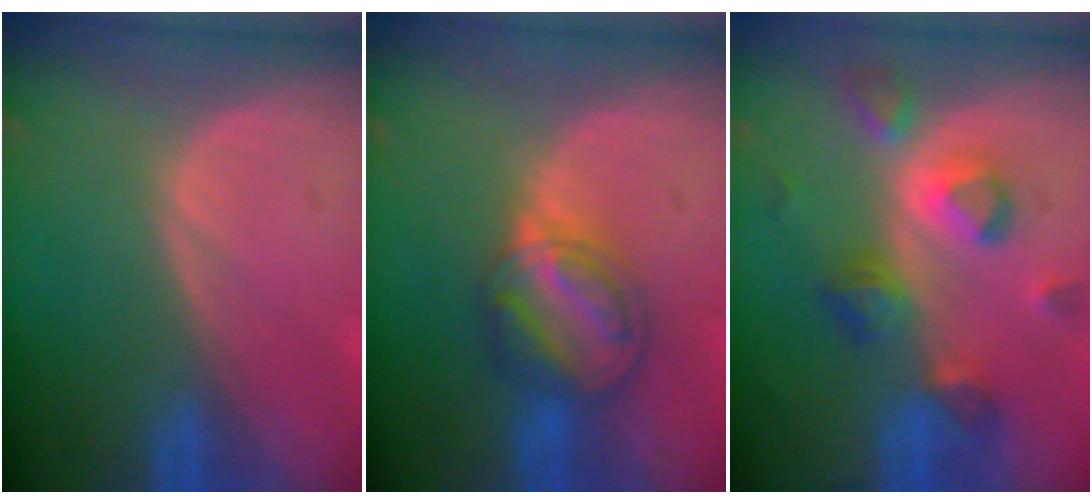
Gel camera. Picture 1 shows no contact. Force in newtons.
{"total": 6.4, "press": 6.2, "slide": 1.7}
{"total": 7.9, "press": 7.7, "slide": 2.1}